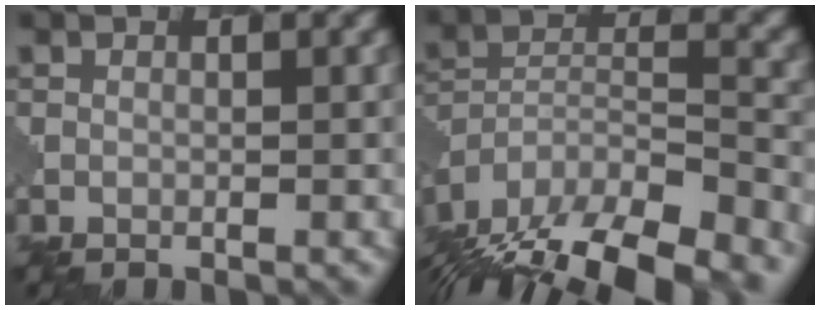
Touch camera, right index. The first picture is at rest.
{"total": 16.1, "force": [-13.4, 5.4, 7.2], "torque": [-0.131, 0.001, -0.190]}